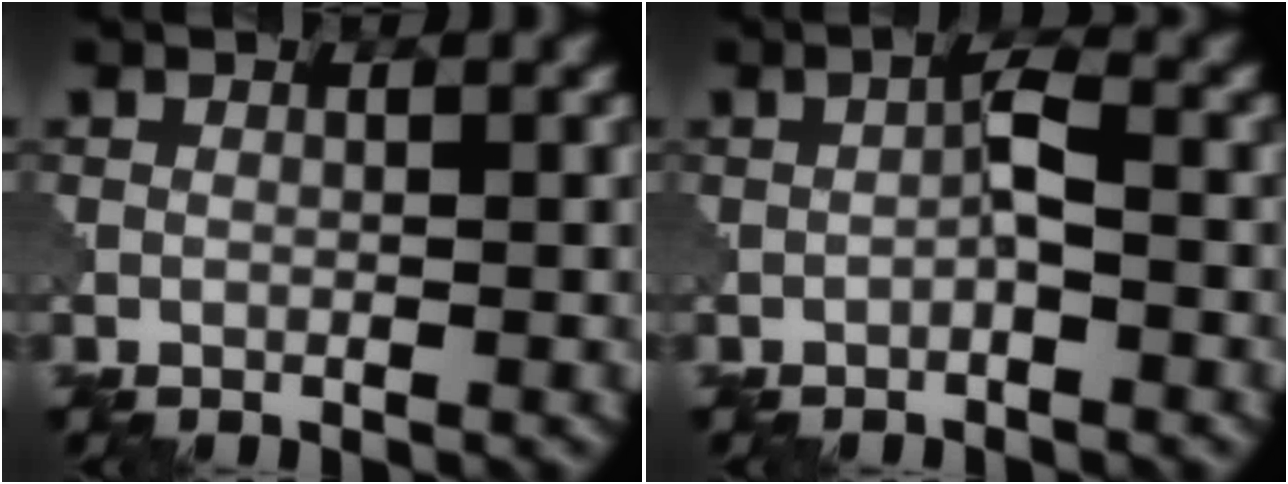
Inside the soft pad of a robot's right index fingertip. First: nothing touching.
{"total": 1.9, "force": [-0.5, 0.3, 1.8], "torque": [-0.034, 0.009, -0.011]}